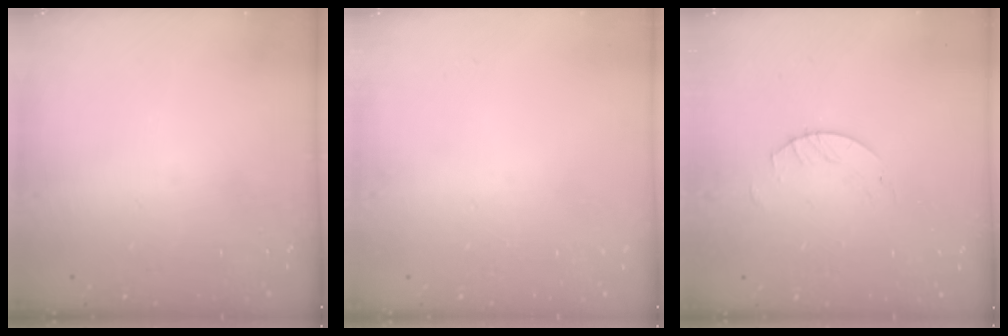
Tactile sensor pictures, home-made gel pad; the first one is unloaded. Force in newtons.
{"total": 0.0}
{"total": 2.5, "press": 2.5, "slide": 0.1}